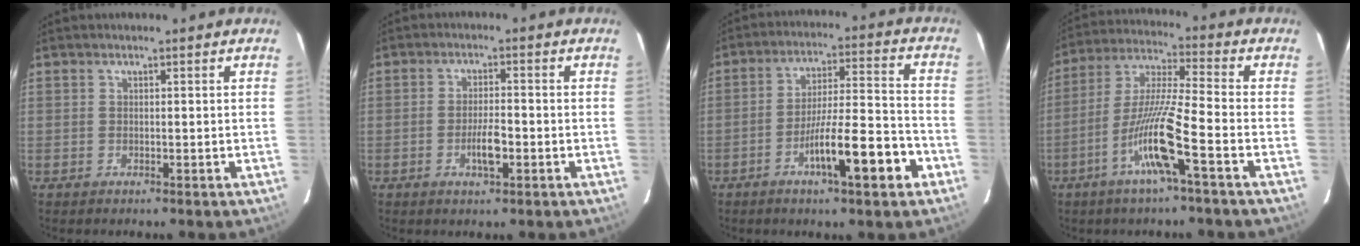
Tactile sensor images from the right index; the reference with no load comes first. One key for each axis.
{"total": 3.9, "fx": -1.4, "fy": 0.8, "fz": 3.6, "tx": -0.067, "ty": 0.001, "tz": -0.024}
{"total": 12.3, "fx": -5.8, "fy": 1.2, "fz": 10.8, "tx": -0.178, "ty": 0.008, "tz": -0.092}
{"total": 11.9, "fx": -5.2, "fy": -0.5, "fz": 10.7, "tx": -0.214, "ty": -0.002, "tz": -0.103}